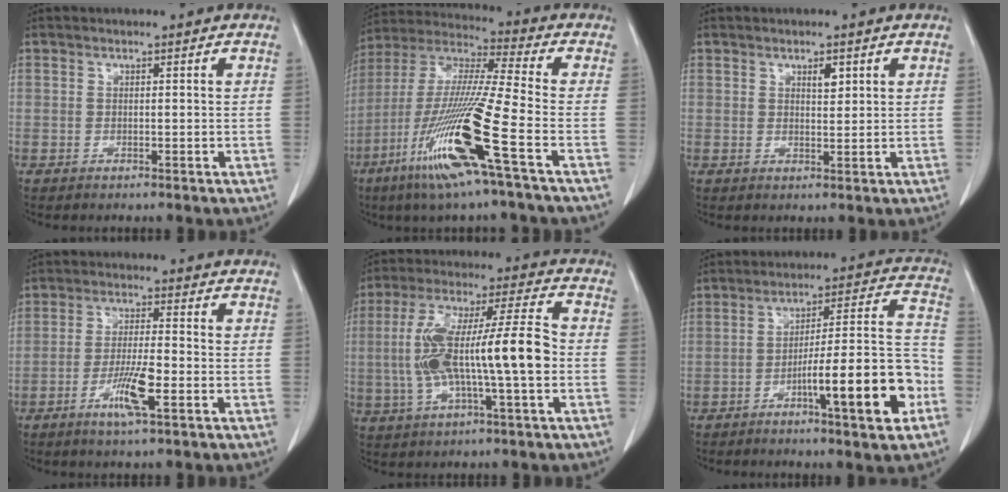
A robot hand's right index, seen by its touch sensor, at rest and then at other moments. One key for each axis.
{"total": 18.2, "fx": -7.8, "fy": -0.9, "fz": 16.4, "tx": -0.355, "ty": -0.036, "tz": -0.155}
{"total": 2.0, "fx": 1.0, "fy": 0.7, "fz": 1.5, "tx": -0.024, "ty": -0.004, "tz": 0.018}
{"total": 6.7, "fx": -2.9, "fy": 0.5, "fz": 6.0, "tx": -0.120, "ty": -0.008, "tz": -0.052}
{"total": 15.0, "fx": -1.6, "fy": 1.6, "fz": 14.9, "tx": -0.287, "ty": 0.024, "tz": -0.025}
{"total": 15.4, "fx": -6.4, "fy": 1.2, "fz": 13.9, "tx": -0.210, "ty": 0.014, "tz": -0.094}